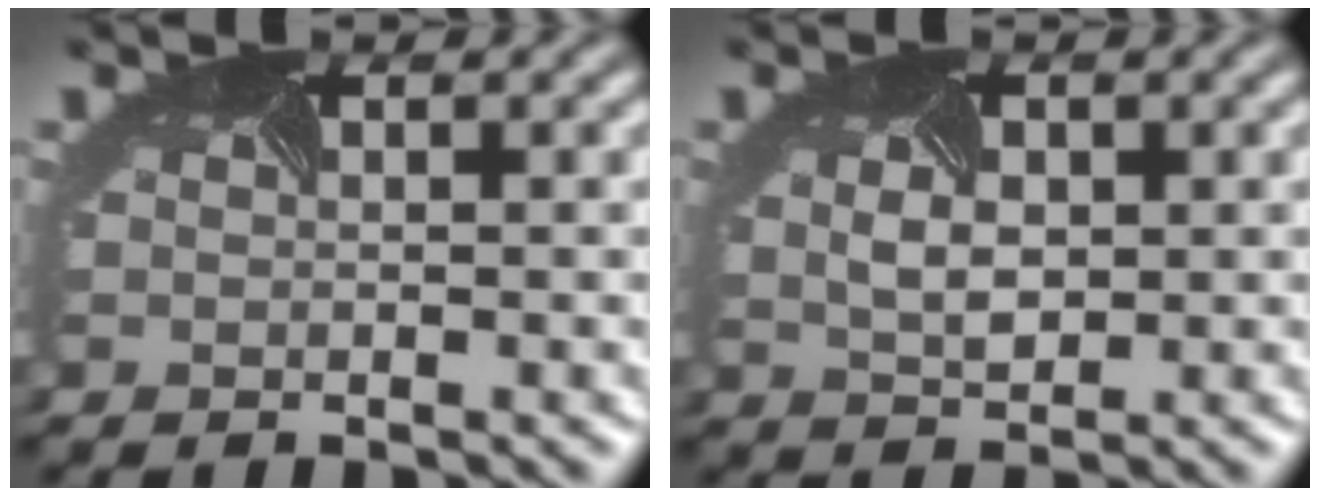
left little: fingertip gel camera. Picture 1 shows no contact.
{"total": 2.6, "force": [0.3, 1.8, 1.8], "torque": [-0.043, -0.002, 0.013]}